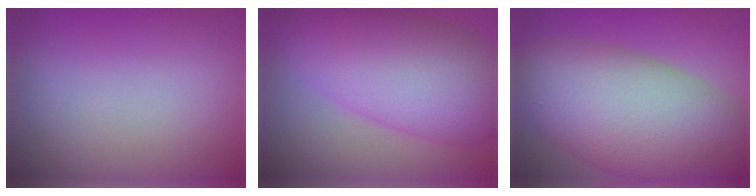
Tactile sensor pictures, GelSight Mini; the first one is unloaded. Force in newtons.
{"total": 10.0, "press": 10.0, "slide": 0.2}
{"total": 13.4, "press": 13.4, "slide": 0.8}